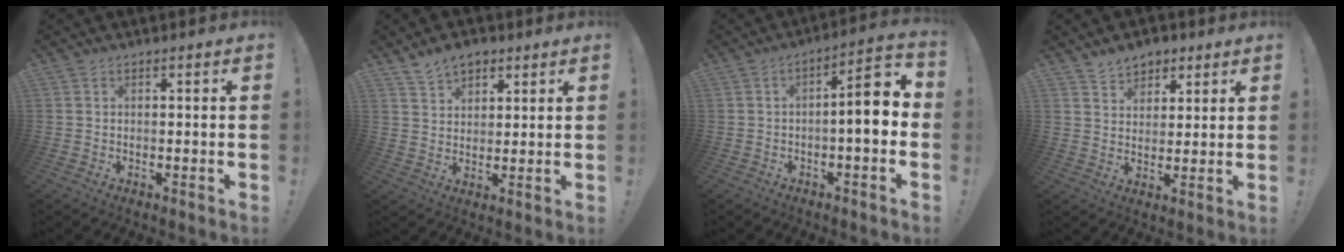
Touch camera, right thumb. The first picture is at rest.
{"total": 6.8, "force": [5.0, 4.1, 2.3], "torque": [-0.044, -0.019, 0.096]}
{"total": 9.1, "force": [-0.7, 2.0, 8.8], "torque": [-0.130, -0.002, -0.017]}
{"total": 6.3, "force": [4.6, 4.3, 0.9], "torque": [-0.014, -0.027, 0.088]}